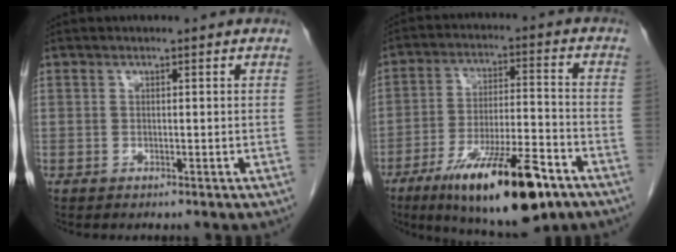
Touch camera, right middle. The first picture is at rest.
{"total": 18.2, "force": [-11.0, 3.7, 14.0], "torque": [-0.212, -0.021, -0.179]}